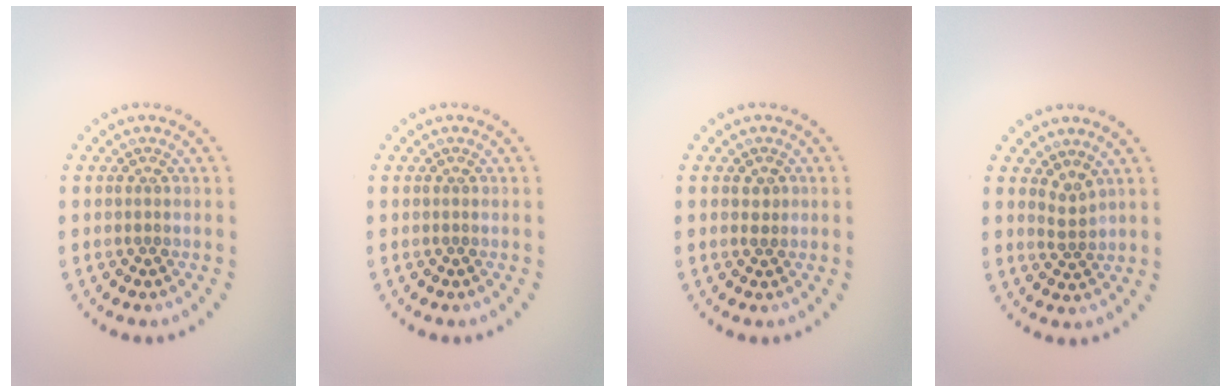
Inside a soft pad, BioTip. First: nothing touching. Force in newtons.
{"total": 0.0}
{"total": 0.9, "press": 0.9, "slide": 0.3}
{"total": 1.6, "press": 1.1, "slide": 1.2}